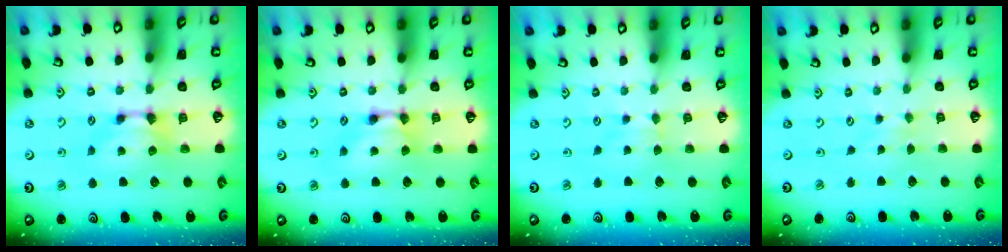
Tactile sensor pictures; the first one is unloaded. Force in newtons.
{"total": 1.5, "press": 1.5, "slide": 0.1}
{"total": 1.5, "press": 1.5, "slide": 0.3}
{"total": 3.5, "press": 3.4, "slide": 0.5}